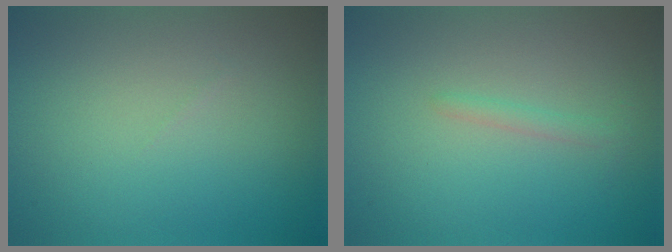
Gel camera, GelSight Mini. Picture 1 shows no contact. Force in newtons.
{"total": 1.0, "press": 1.0, "slide": 0.0}